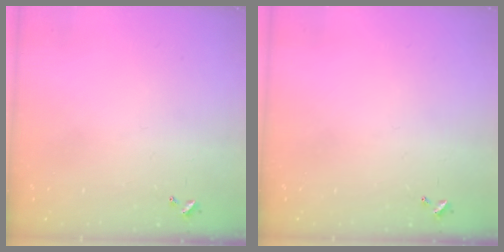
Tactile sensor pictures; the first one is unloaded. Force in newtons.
{"total": 0.0}